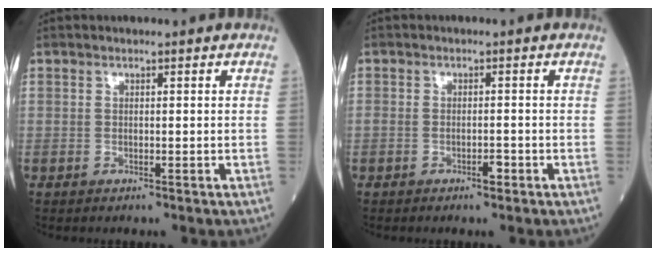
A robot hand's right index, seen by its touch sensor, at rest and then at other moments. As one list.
[{"total": 1.6, "force": [-0.9, 0.6, 1.1], "torque": [-0.017, 0.002, -0.014]}]